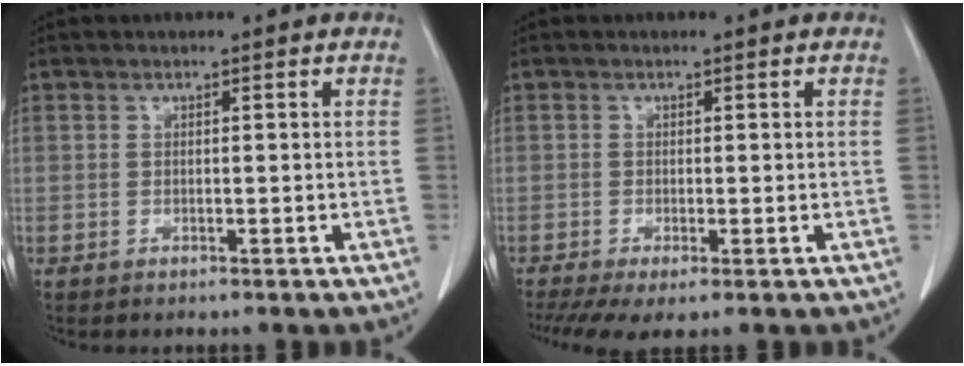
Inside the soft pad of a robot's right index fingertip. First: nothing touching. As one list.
[{"total": 5.0, "force": [-3.0, 1.4, 3.8], "torque": [-0.068, -0.014, -0.052]}]